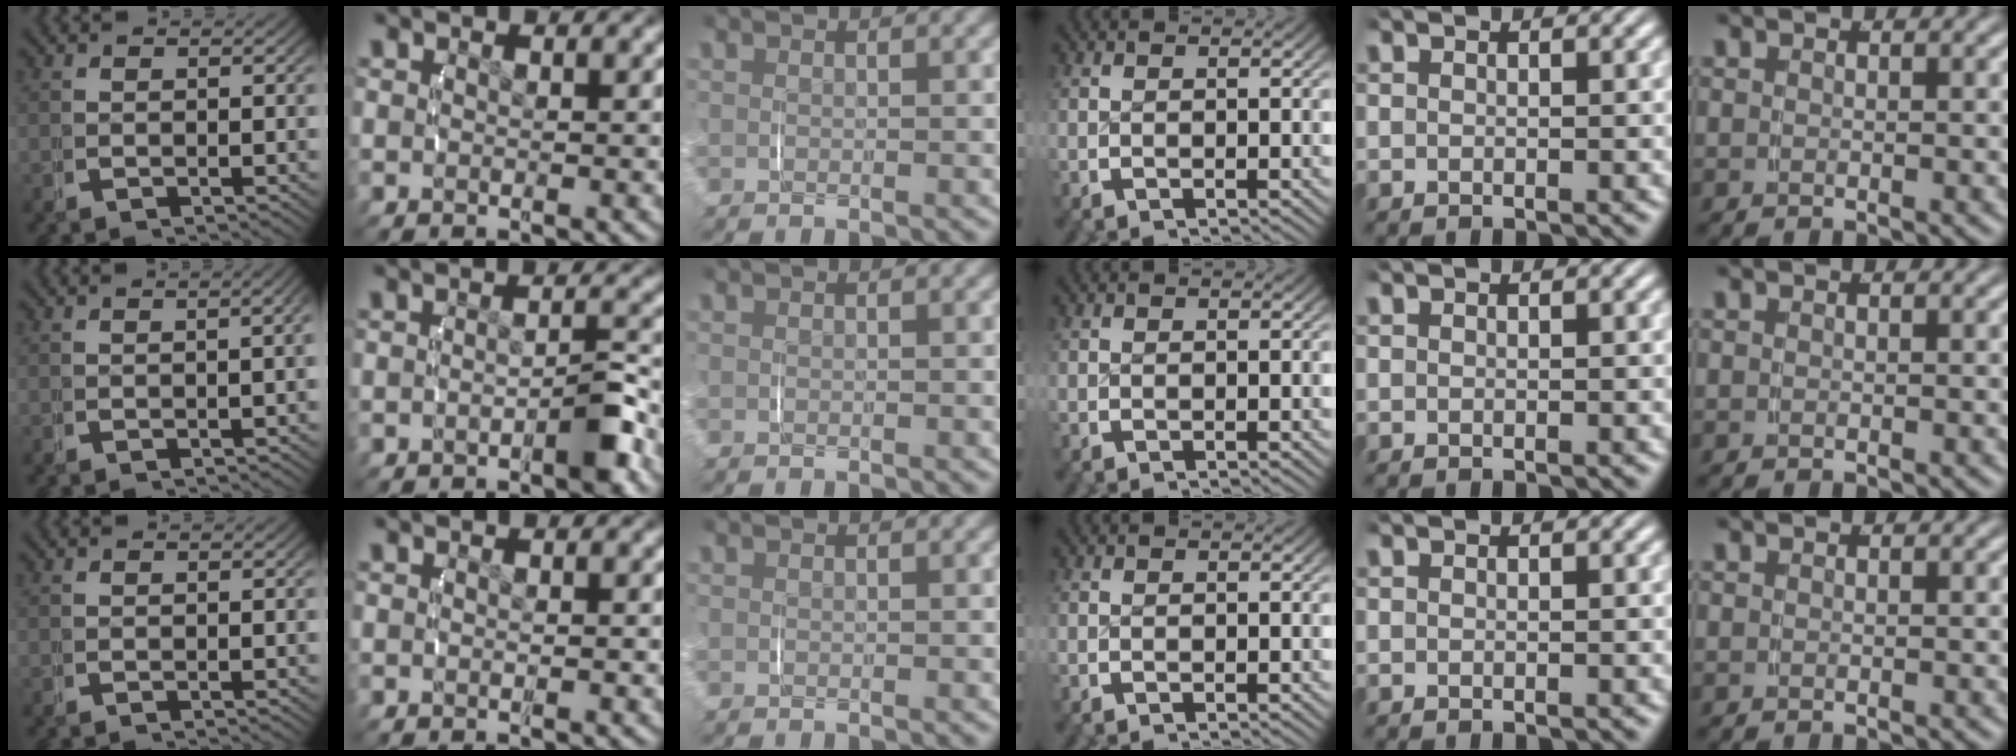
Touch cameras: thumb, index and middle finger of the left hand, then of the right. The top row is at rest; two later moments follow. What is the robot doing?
{"motion": "lift_and_place", "object": "jewelry box"}